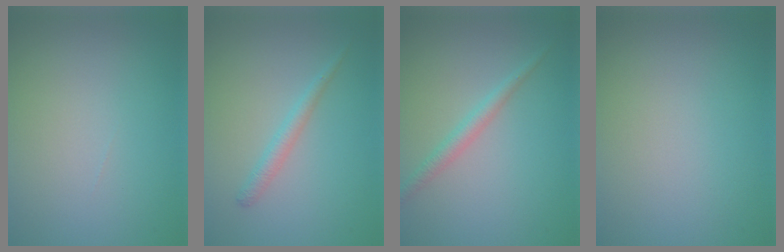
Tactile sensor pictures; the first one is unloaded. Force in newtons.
{"total": 1.5, "press": 1.5, "slide": 0.1}
{"total": 1.8, "press": 1.8, "slide": 0.0}
{"total": 0.0}